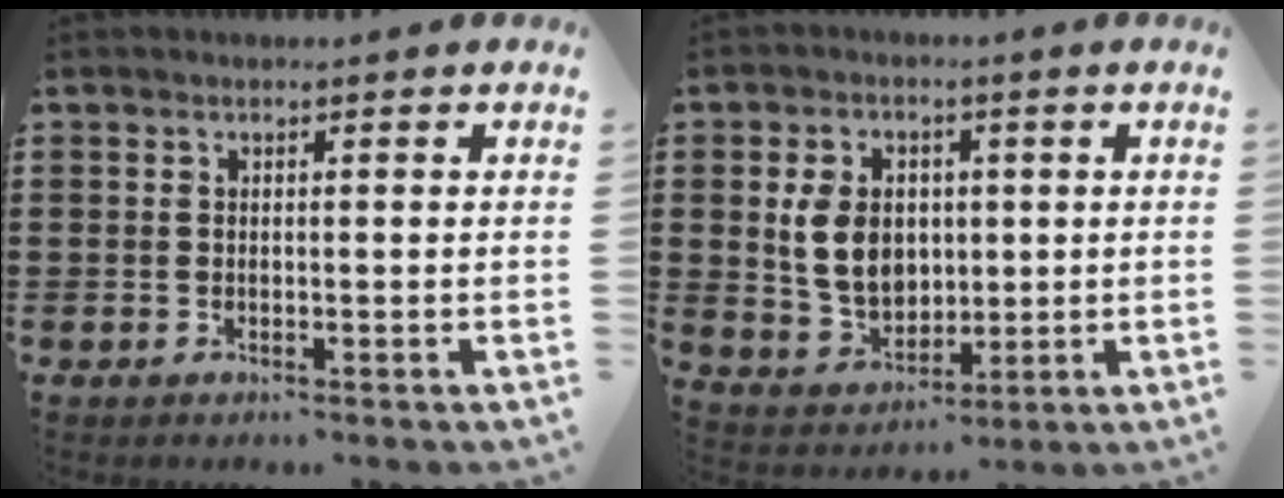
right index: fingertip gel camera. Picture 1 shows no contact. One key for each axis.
{"total": 8.2, "fx": 1.2, "fy": 6.0, "fz": 5.4, "tx": -0.115, "ty": 0.008, "tz": 0.017}